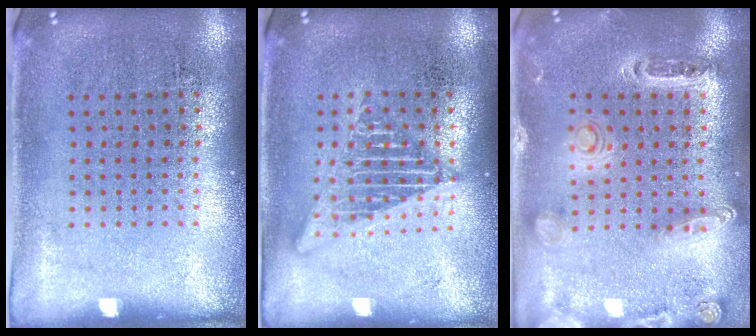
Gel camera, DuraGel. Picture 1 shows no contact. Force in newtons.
{"total": 2.3, "press": 2.3, "slide": 0.1}
{"total": 1.4, "press": 1.4, "slide": 0.3}